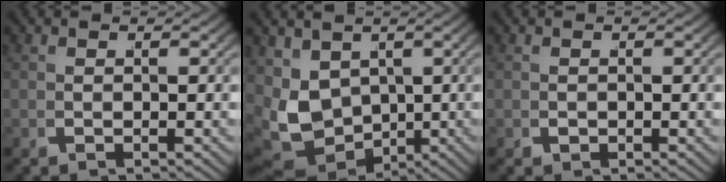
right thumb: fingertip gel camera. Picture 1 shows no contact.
{"total": 8.8, "force": [-0.8, 6.7, 5.6], "torque": [-0.161, -0.057, 0.015]}
{"total": 0.0}